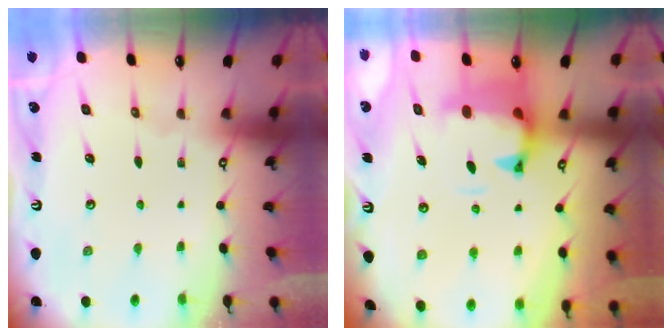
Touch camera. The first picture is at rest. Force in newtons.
{"total": 1.7, "press": 1.2, "slide": 1.2}